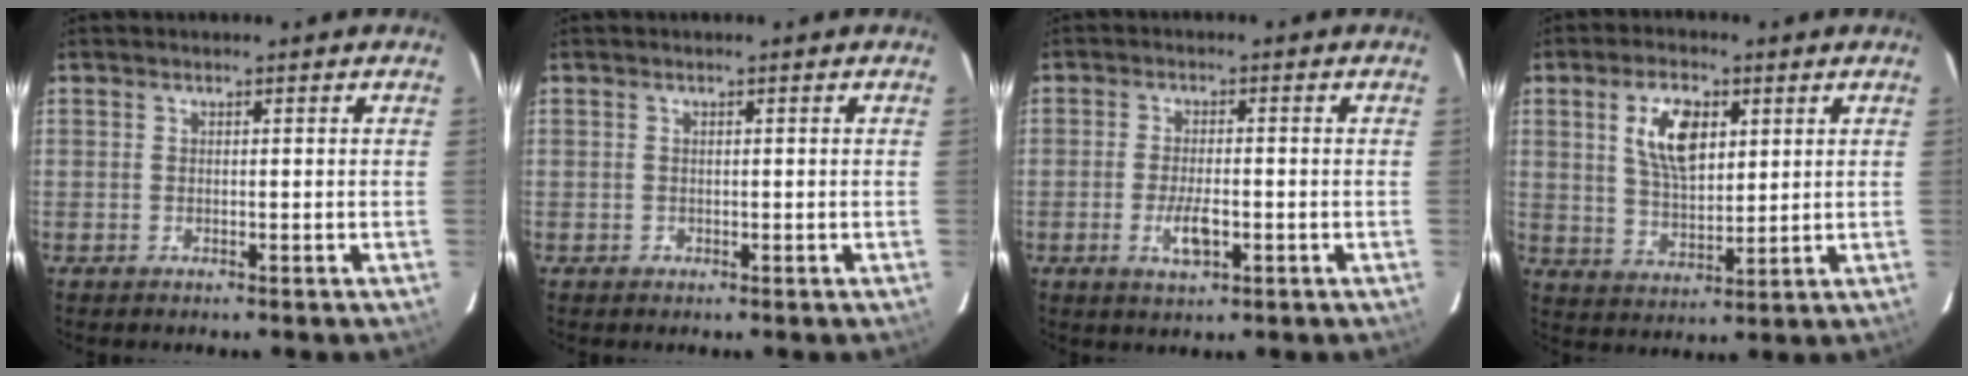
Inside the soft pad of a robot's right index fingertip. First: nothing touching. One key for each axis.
{"total": 0.7, "fx": -0.2, "fy": 0.6, "fz": 0.0, "tx": 0.003, "ty": 0.001, "tz": -0.002}
{"total": 5.0, "fx": -1.7, "fy": 1.8, "fz": 4.3, "tx": -0.090, "ty": -0.006, "tz": -0.030}
{"total": 9.6, "fx": 3.4, "fy": 4.7, "fz": 7.6, "tx": -0.144, "ty": 0.009, "tz": 0.067}